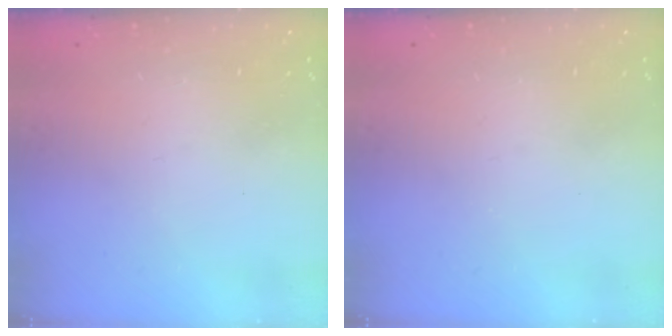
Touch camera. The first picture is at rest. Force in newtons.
{"total": 0.0}